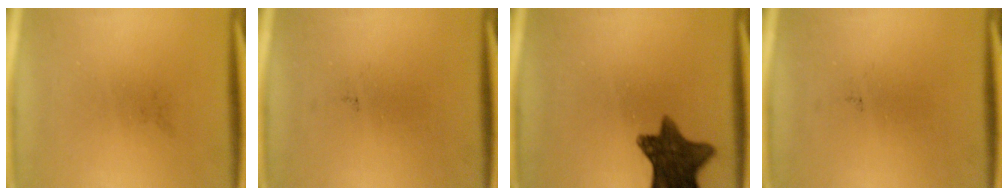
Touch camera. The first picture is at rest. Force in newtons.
{"total": 0.0}
{"total": 10.9}
{"total": 0.0}